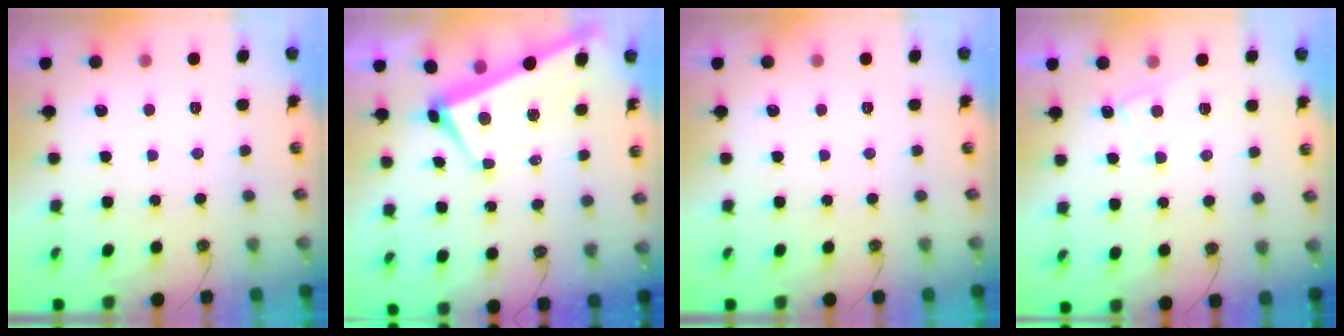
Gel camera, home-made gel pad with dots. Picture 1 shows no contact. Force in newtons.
{"total": 1.7, "press": 1.4, "slide": 0.9}
{"total": 0.0}
{"total": 3.9, "press": 3.9, "slide": 0.4}